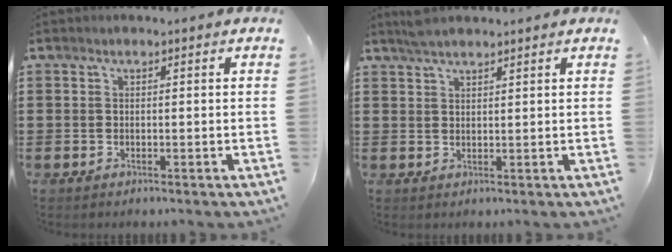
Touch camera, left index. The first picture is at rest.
{"total": 2.5, "force": [2.3, 0.4, 1.1], "torque": [-0.025, 0.003, 0.043]}